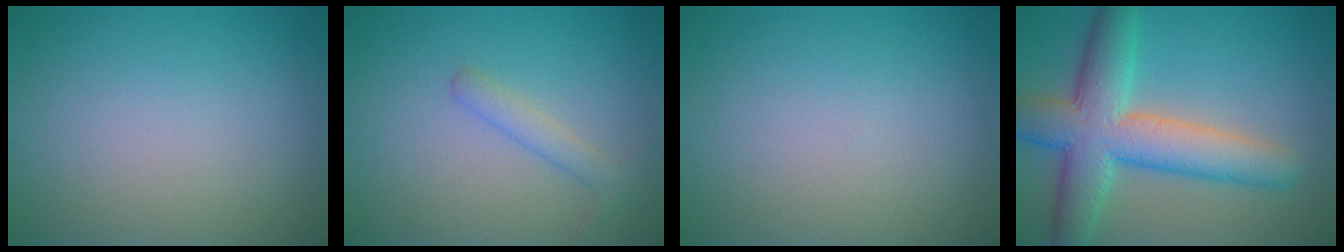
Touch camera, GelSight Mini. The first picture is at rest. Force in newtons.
{"total": 1.9, "press": 1.9, "slide": 0.0}
{"total": 0.0}
{"total": 8.9, "press": 8.8, "slide": 0.3}